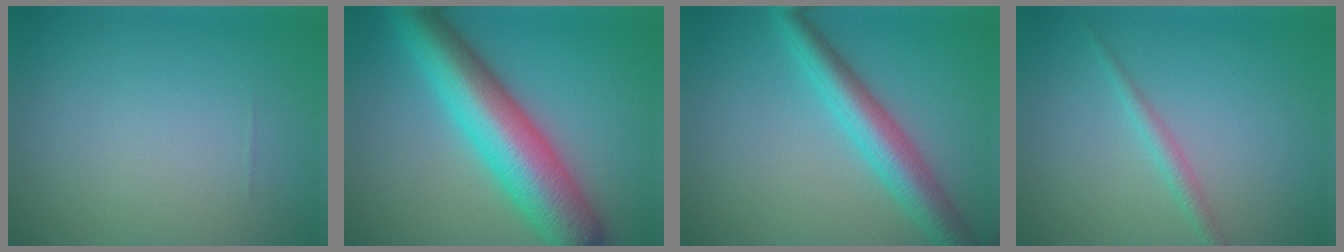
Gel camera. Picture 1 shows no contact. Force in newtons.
{"total": 10.5, "press": 10.5, "slide": 0.3}
{"total": 5.3, "press": 5.3, "slide": 0.1}
{"total": 1.5, "press": 1.5, "slide": 0.0}